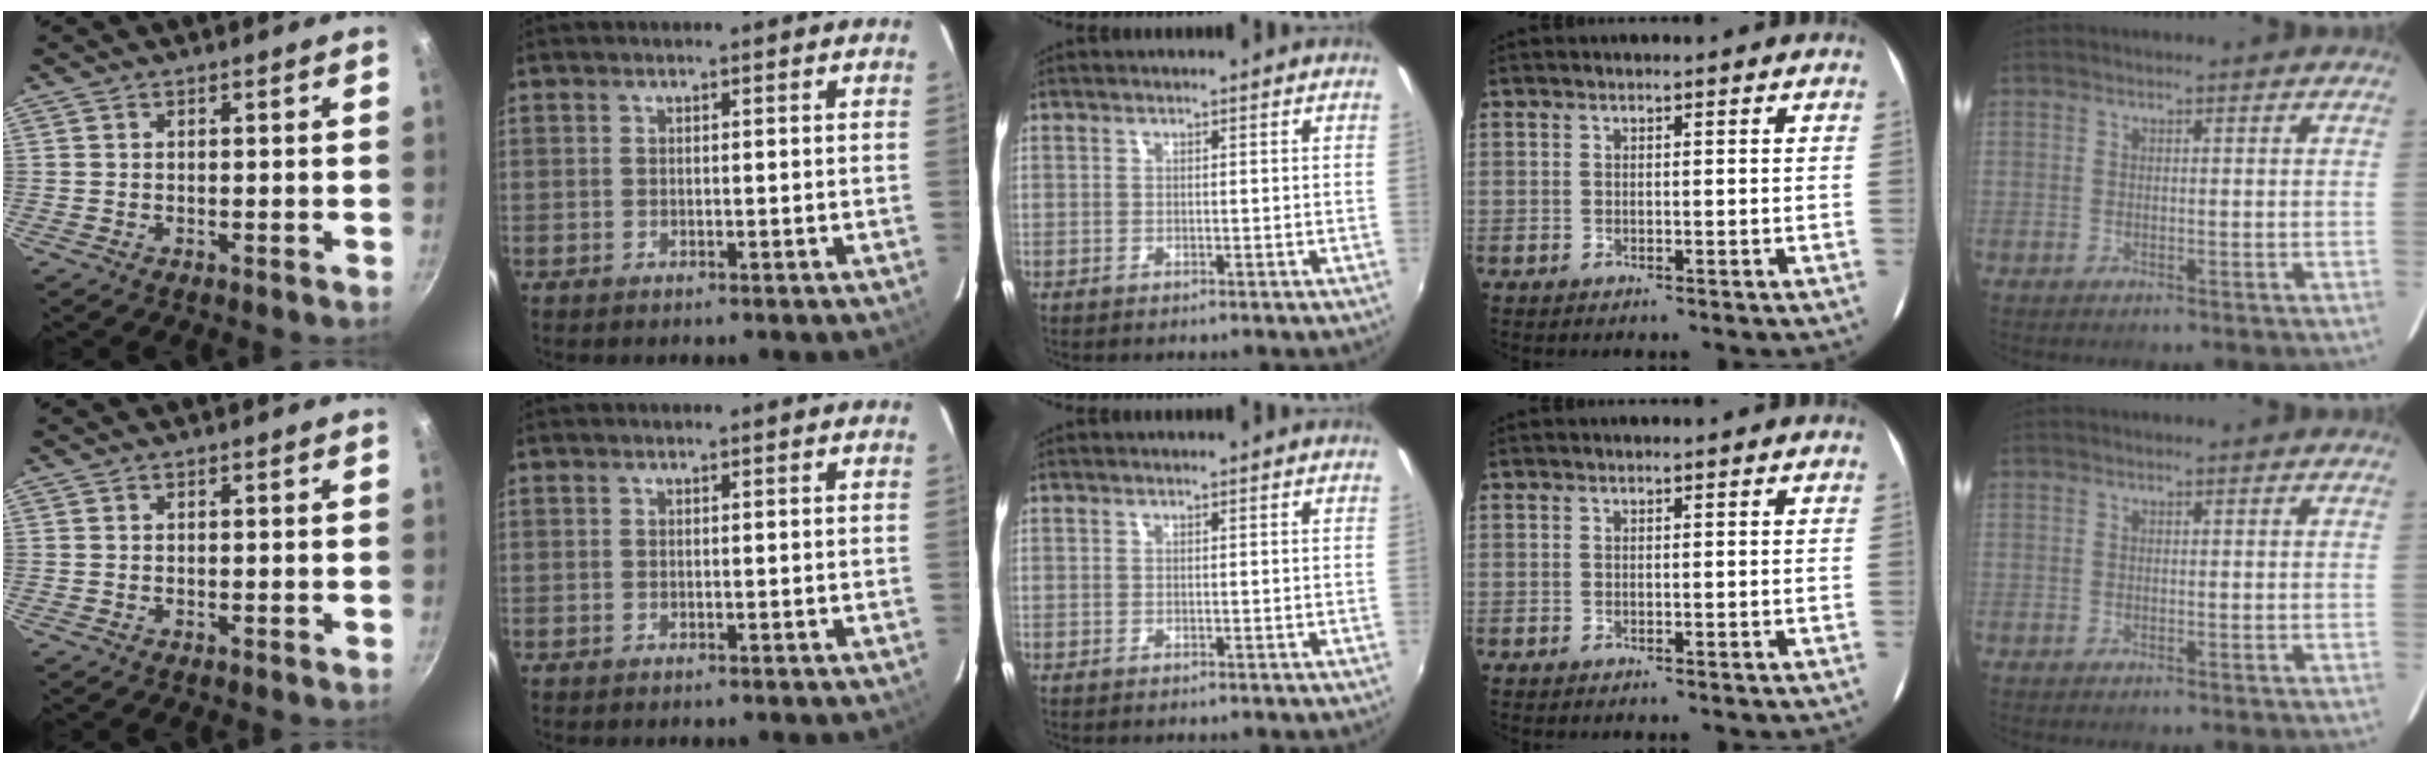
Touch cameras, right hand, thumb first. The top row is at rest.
{}